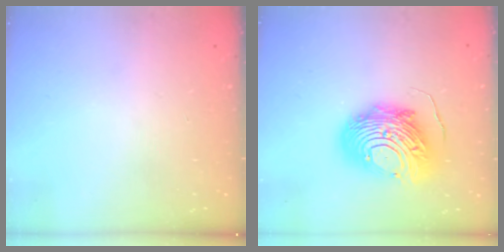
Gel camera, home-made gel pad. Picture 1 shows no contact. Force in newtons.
{"total": 14.8, "press": 14.7, "slide": 1.3}